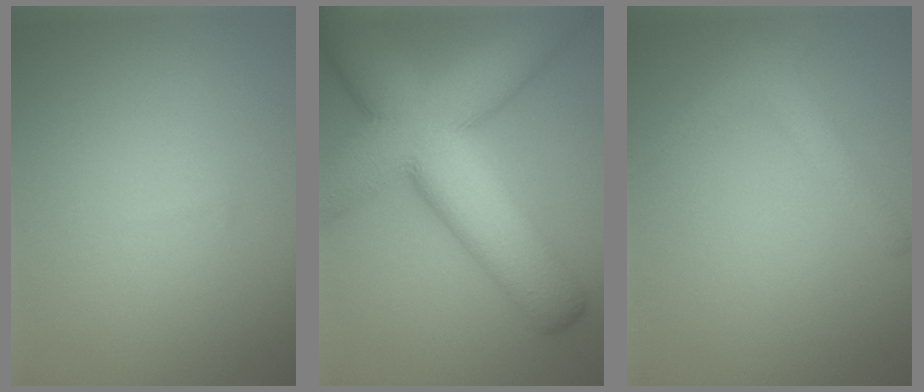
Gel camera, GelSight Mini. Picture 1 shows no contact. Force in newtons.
{"total": 14.5, "press": 14.5, "slide": 0.7}
{"total": 2.5, "press": 2.5, "slide": 0.2}